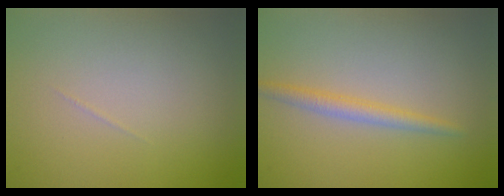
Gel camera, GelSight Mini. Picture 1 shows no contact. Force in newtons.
{"total": 1.8, "press": 1.8, "slide": 0.1}